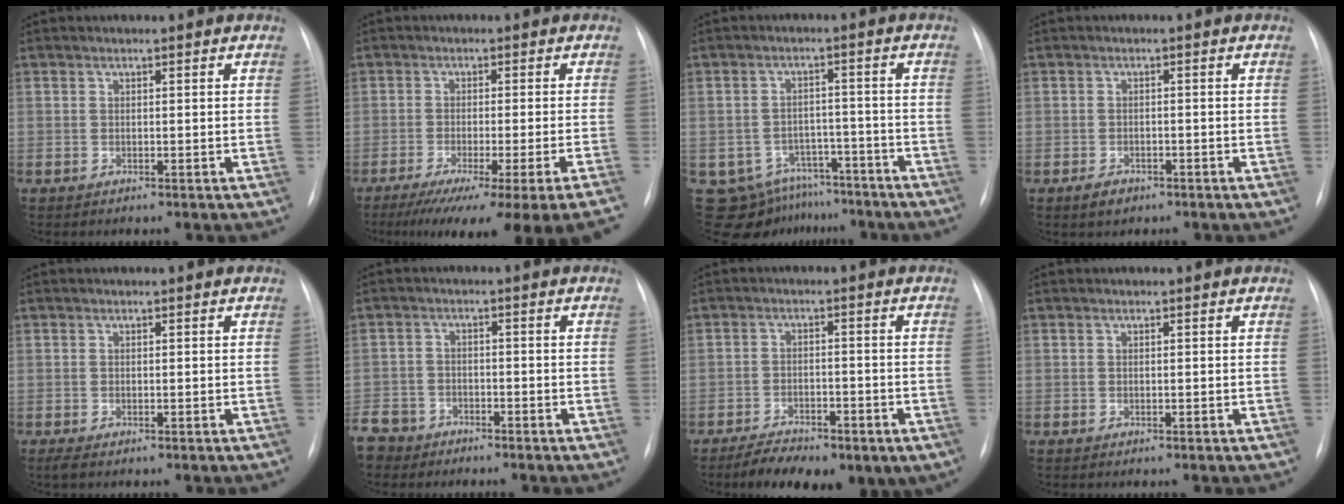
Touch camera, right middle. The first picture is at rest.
{"total": 18.2, "force": [-14.5, -1.4, 11.0], "torque": [-0.103, -0.051, -0.204]}
{"total": 11.3, "force": [-9.5, 6.0, 1.1], "torque": [-0.018, 0.026, -0.123]}
{"total": 2.5, "force": [-1.7, 1.5, 1.1], "torque": [-0.022, 0.001, -0.019]}
{"total": 1.2, "force": [-0.9, 0.3, 0.7], "torque": [-0.012, -0.003, -0.013]}
{"total": 7.3, "force": [-5.9, 4.3, 0.6], "torque": [-0.021, -0.006, -0.110]}
{"total": 11.6, "force": [-7.6, 4.9, 7.2], "torque": [-0.113, 0.005, -0.113]}
{"total": 0.0}